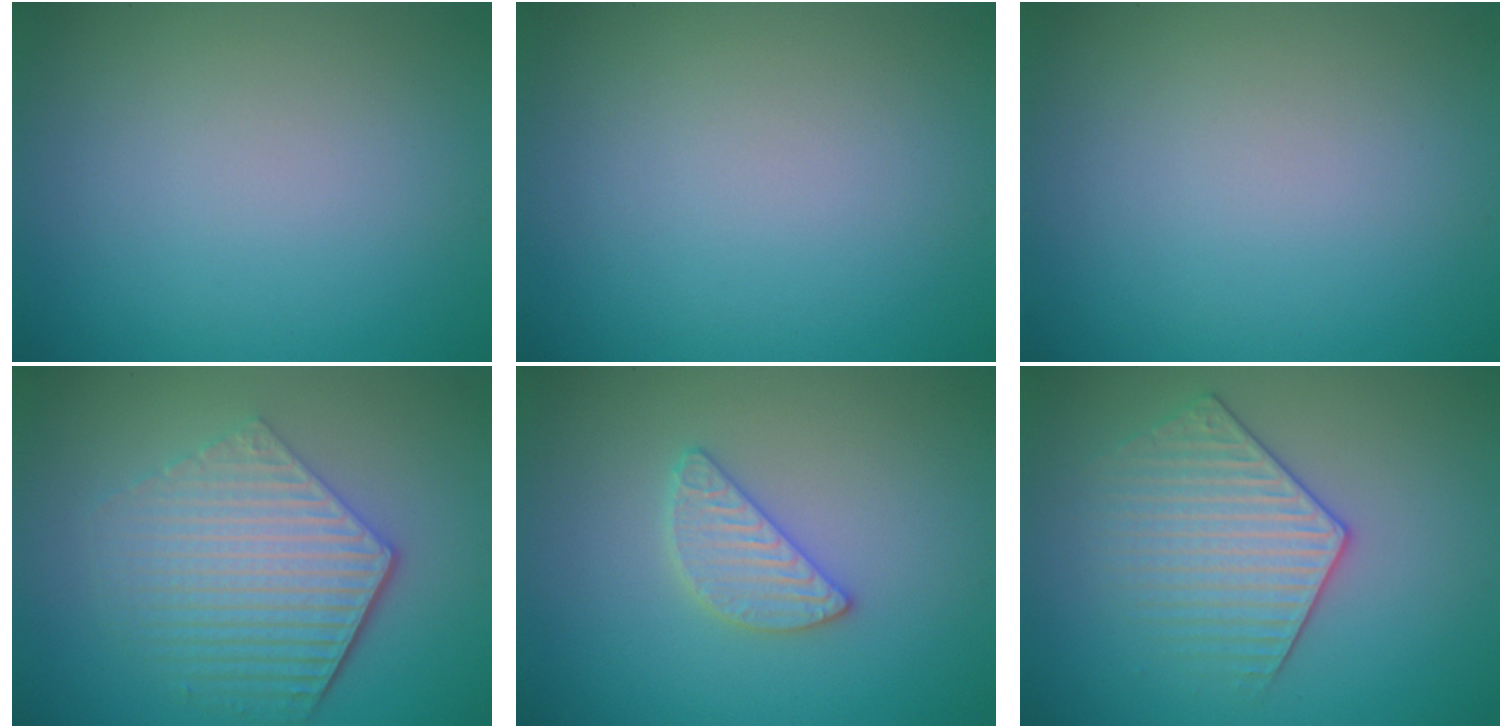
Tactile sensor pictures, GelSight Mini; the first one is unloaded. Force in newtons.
{"total": 0.0}
{"total": 0.0}
{"total": 6.1, "press": 4.4, "slide": 4.1}
{"total": 2.6, "press": 2.6, "slide": 0.3}
{"total": 3.5, "press": 3.4, "slide": 0.7}